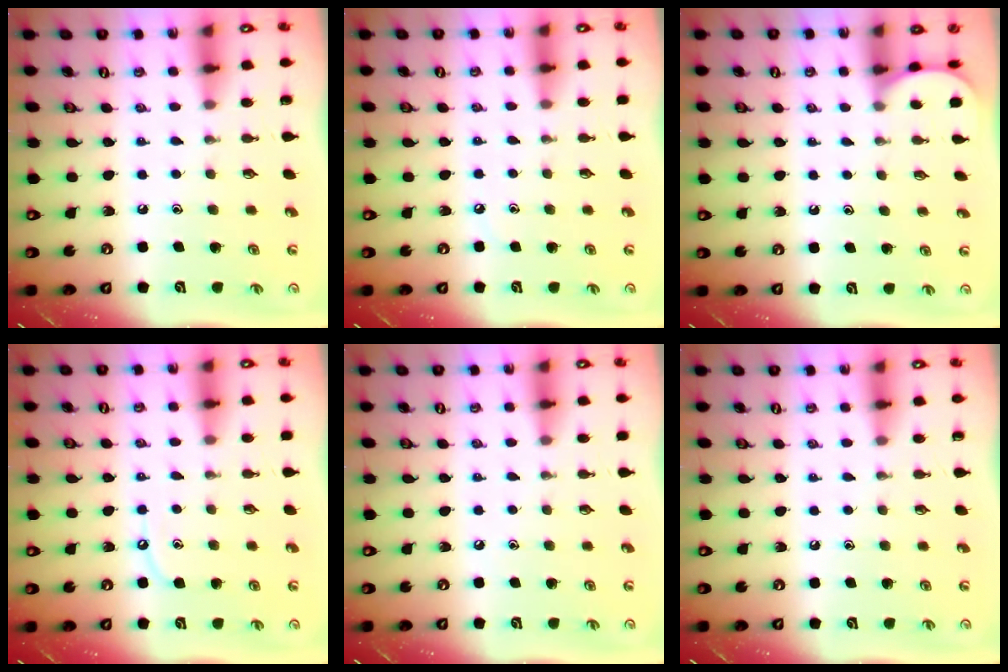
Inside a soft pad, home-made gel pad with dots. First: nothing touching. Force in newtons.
{"total": 2.2, "press": 2.2, "slide": 0.3}
{"total": 0.7, "press": 0.7, "slide": 0.1}
{"total": 4.0, "press": 4.0, "slide": 0.4}
{"total": 0.0}
{"total": 0.0}